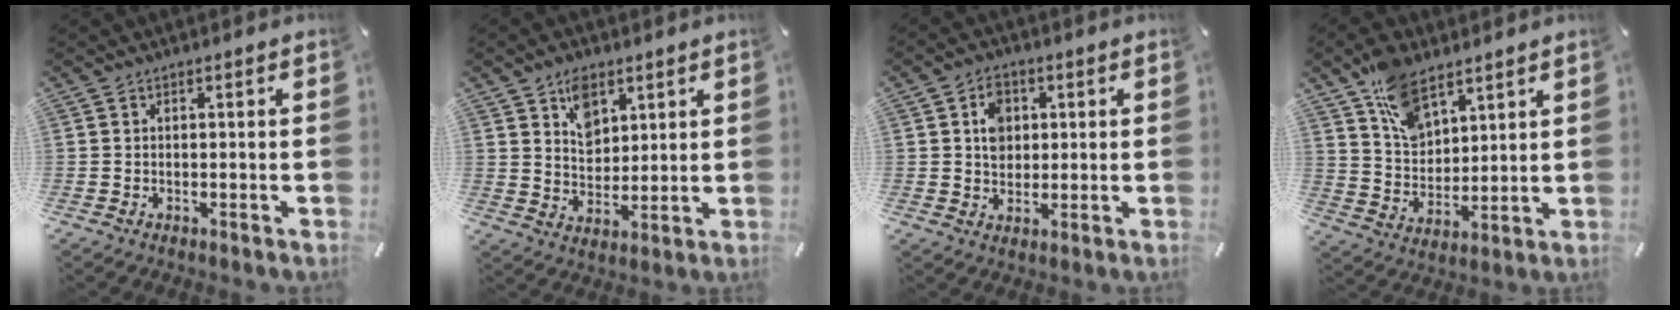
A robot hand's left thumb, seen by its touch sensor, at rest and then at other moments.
{"total": 7.6, "force": [4.4, 5.5, 2.8], "torque": [-0.037, -0.015, 0.077]}
{"total": 5.9, "force": [1.3, 5.0, 2.8], "torque": [-0.043, 0.001, 0.020]}
{"total": 11.1, "force": [7.4, 6.4, 5.4], "torque": [-0.114, -0.026, 0.143]}